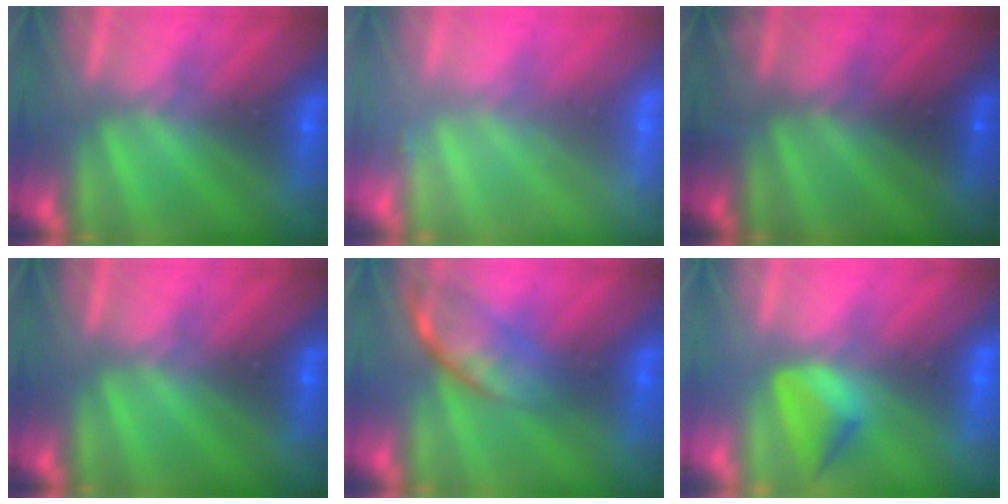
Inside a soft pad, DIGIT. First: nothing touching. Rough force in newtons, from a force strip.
{"total": 2.2}
{"total": 2.5}
{"total": 0.0}
{"total": 2.7}
{"total": 4.4}